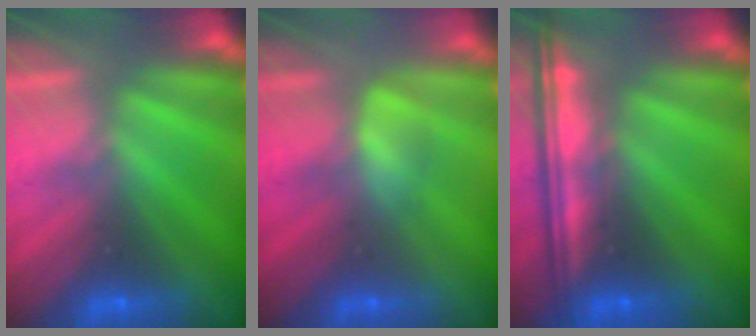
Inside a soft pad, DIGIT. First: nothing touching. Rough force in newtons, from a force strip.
{"total": 2.7}
{"total": 7.8}